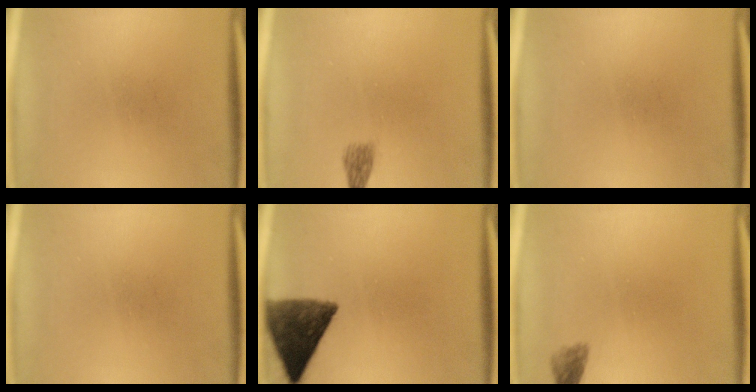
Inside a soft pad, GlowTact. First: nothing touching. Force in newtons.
{"total": 1.9}
{"total": 0.0}
{"total": 0.0}
{"total": 10.7}
{"total": 1.7}